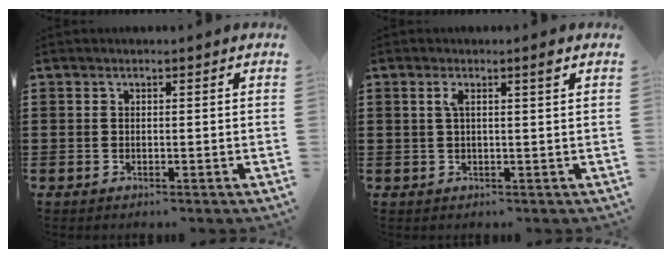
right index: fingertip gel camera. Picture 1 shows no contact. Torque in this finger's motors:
{"motor_torque": [0.17, -0.01, 0.07, 0.01]}